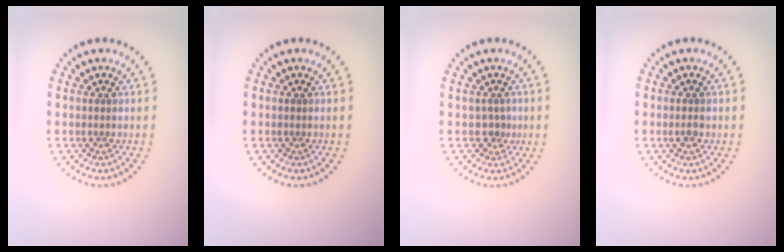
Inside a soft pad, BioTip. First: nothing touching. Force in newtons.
{"total": 0.0}
{"total": 1.1, "press": 0.6, "slide": 0.9}
{"total": 0.9, "press": 0.9, "slide": 0.1}